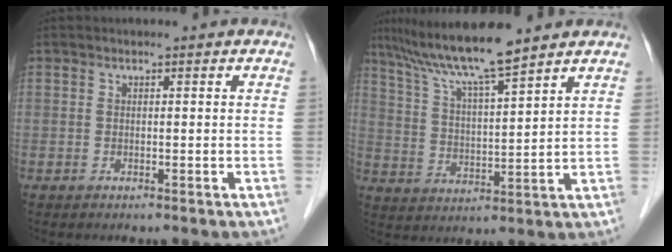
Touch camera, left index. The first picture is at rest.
{"total": 11.1, "force": [9.2, -0.8, 6.1], "torque": [-0.113, 0.013, 0.168]}